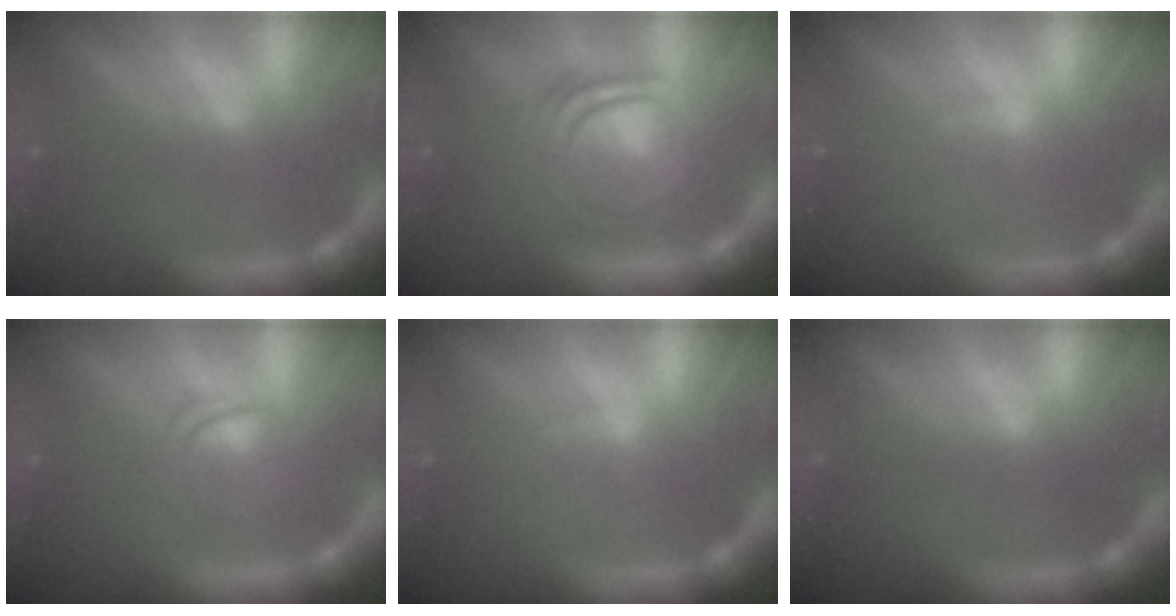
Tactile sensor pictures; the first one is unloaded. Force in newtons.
{"total": 8.1}
{"total": 1.4}
{"total": 3.0}
{"total": 1.4}
{"total": 0.0}